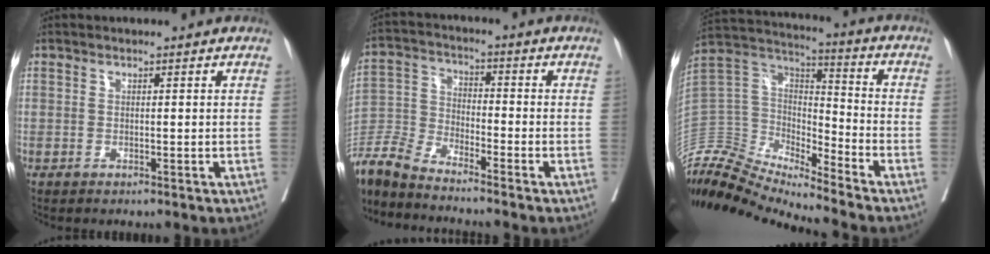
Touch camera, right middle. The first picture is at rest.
{"total": 8.1, "force": [-7.9, -0.2, 1.7], "torque": [-0.048, -0.008, -0.166]}
{"total": 18.7, "force": [-18.1, 1.4, 4.4], "torque": [-0.091, 0.051, -0.335]}